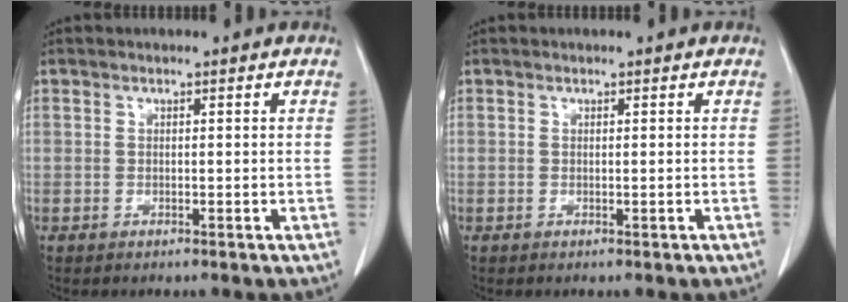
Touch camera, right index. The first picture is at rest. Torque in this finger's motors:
{"motor_torque": [-0.02, 0.02, 0.00, 0.00]}